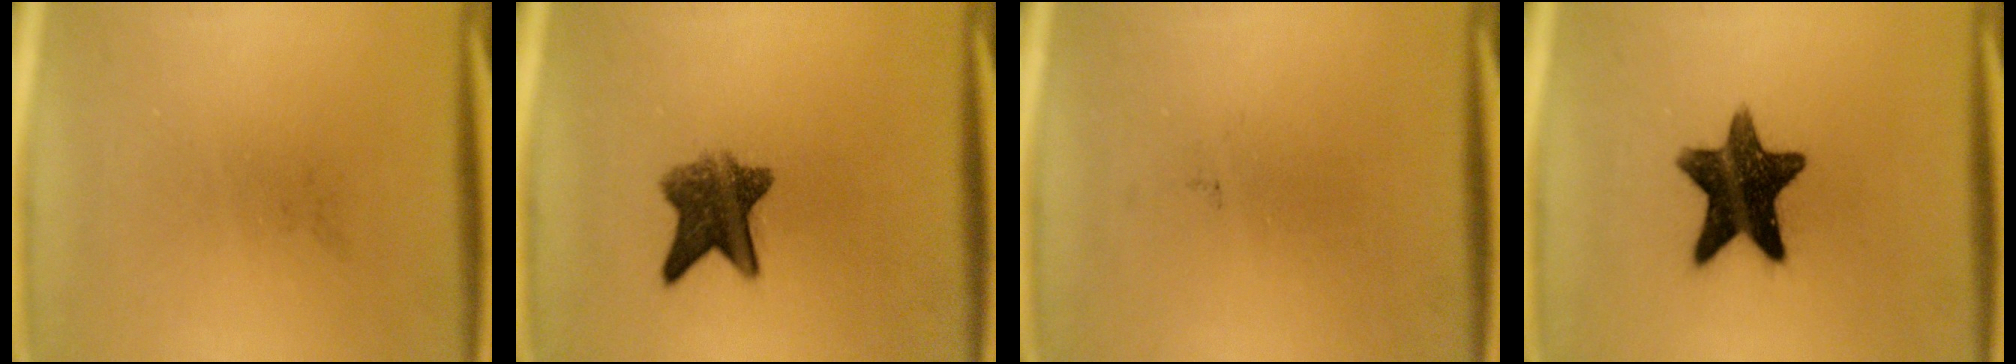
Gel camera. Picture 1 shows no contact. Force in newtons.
{"total": 7.3}
{"total": 0.0}
{"total": 13.8}